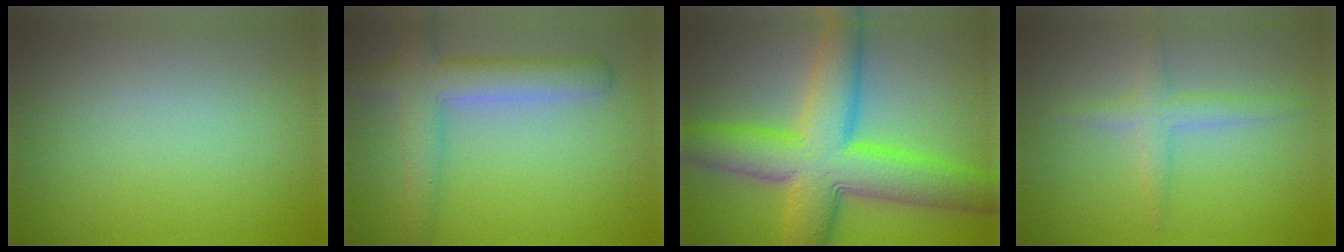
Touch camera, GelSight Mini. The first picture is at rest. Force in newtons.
{"total": 5.4, "press": 5.4, "slide": 0.3}
{"total": 11.6, "press": 11.6, "slide": 0.1}
{"total": 2.2, "press": 2.2, "slide": 0.1}